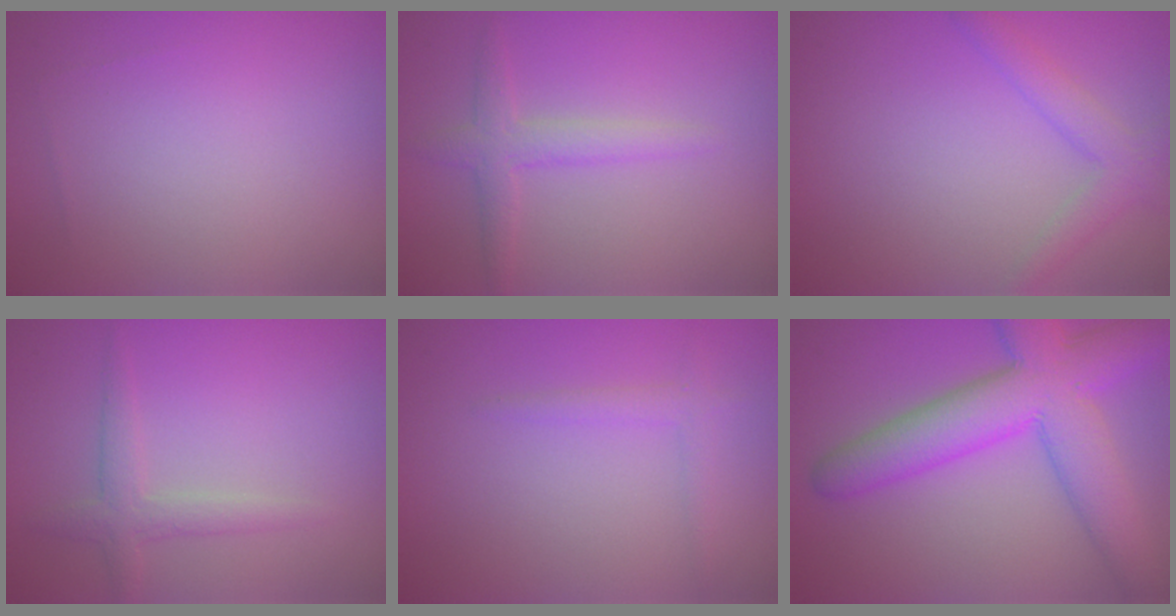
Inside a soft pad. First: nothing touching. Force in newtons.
{"total": 2.2, "press": 2.2, "slide": 0.0}
{"total": 2.5, "press": 2.5, "slide": 0.3}
{"total": 2.1, "press": 2.1, "slide": 0.1}
{"total": 1.3, "press": 1.3, "slide": 0.1}
{"total": 9.0, "press": 9.0, "slide": 0.2}